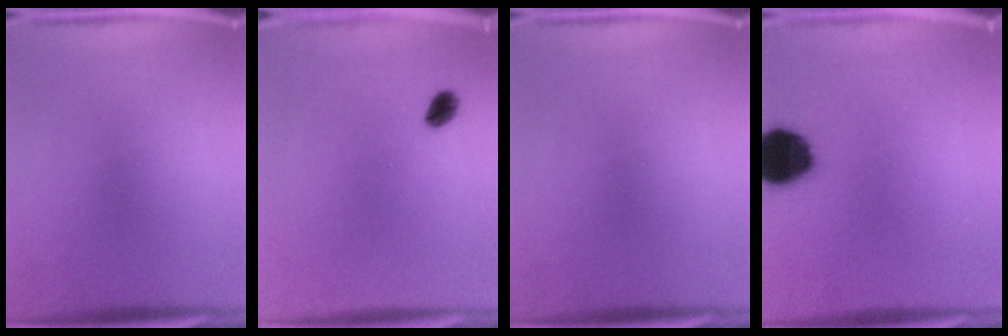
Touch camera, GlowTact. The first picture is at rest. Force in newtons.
{"total": 2.8}
{"total": 0.0}
{"total": 14.0}